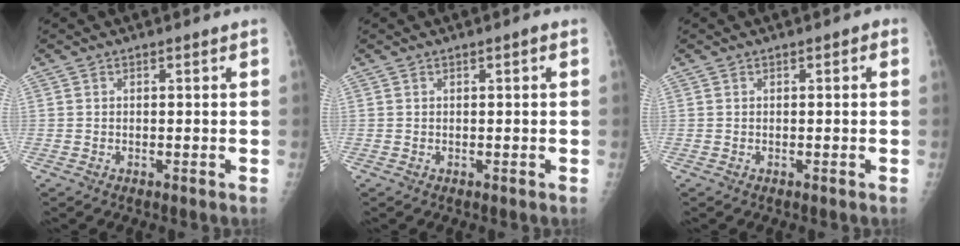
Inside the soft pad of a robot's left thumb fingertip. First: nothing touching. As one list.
[{"total": 0.8, "force": [0.2, 0.1, 0.7], "torque": [-0.013, 0.002, 0.001]}, {"total": 0.8, "force": [0.2, 0.4, 0.7], "torque": [-0.006, 0.002, -0.001]}]